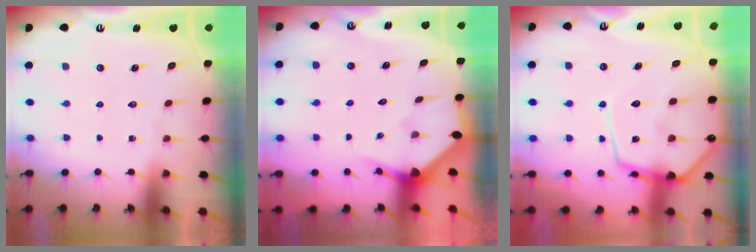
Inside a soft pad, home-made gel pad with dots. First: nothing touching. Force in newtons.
{"total": 2.5, "press": 2.5, "slide": 0.1}
{"total": 13.7, "press": 13.7, "slide": 1.5}